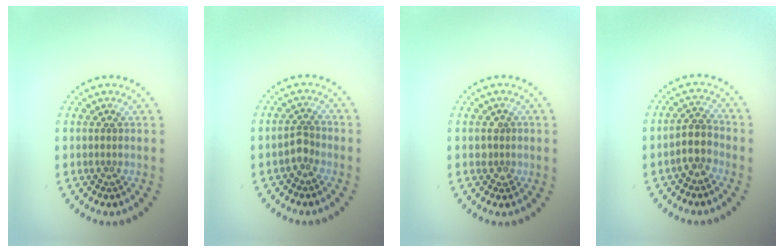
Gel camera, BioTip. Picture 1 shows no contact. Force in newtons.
{"total": 1.6, "press": 1.3, "slide": 0.9}
{"total": 1.1, "press": 1.0, "slide": 0.4}
{"total": 2.6, "press": 2.2, "slide": 1.4}